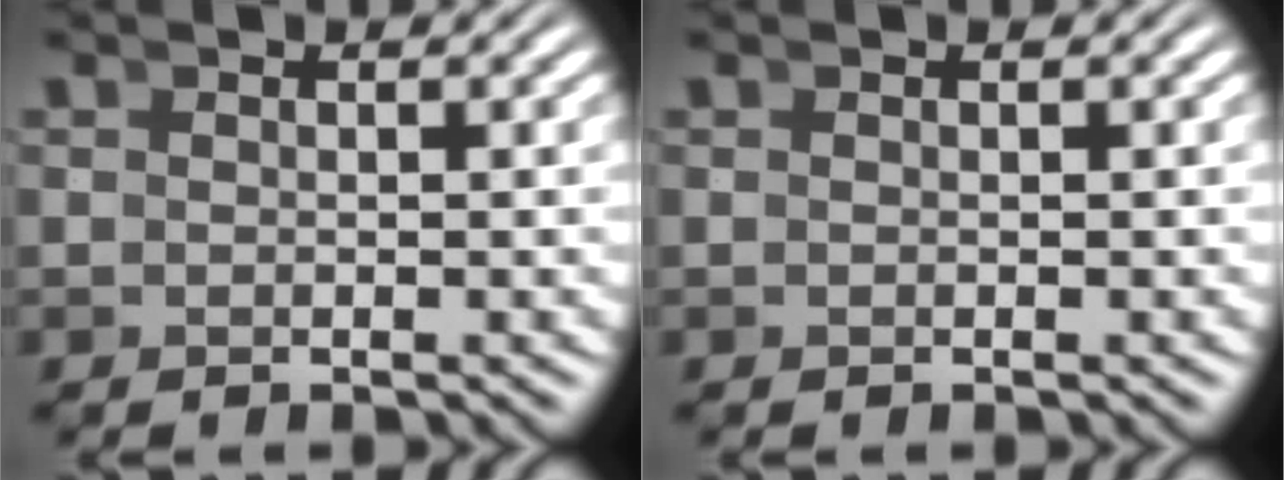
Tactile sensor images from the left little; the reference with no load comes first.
{"total": 0.0}